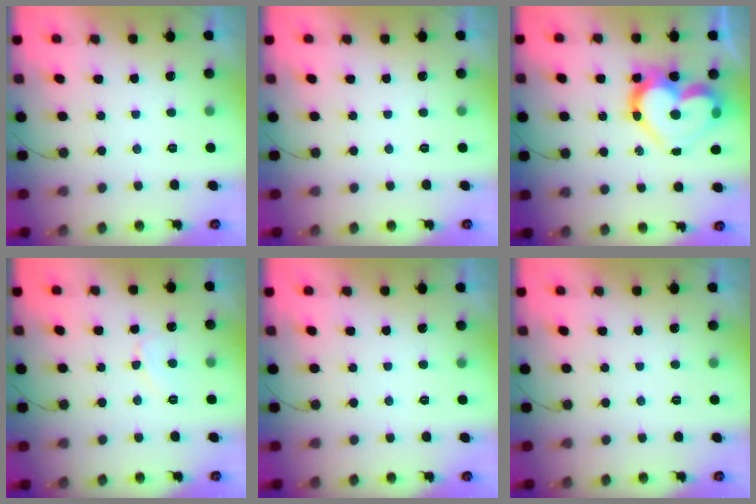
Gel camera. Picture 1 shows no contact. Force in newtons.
{"total": 0.0}
{"total": 20.1, "press": 19.9, "slide": 2.2}
{"total": 4.9, "press": 4.8, "slide": 0.3}
{"total": 0.0}
{"total": 0.0}